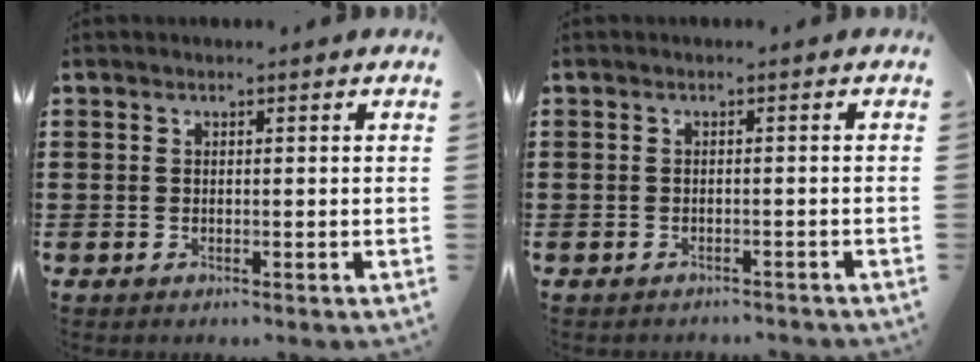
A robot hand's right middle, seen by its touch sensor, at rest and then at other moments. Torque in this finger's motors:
{"motor_torque": [0.30, 0.28, -0.01, 0.00]}